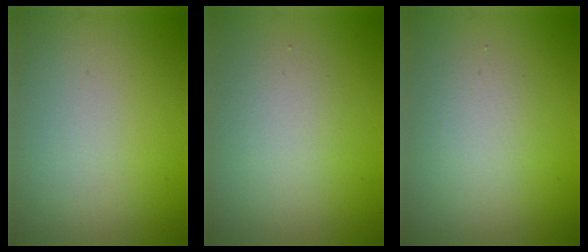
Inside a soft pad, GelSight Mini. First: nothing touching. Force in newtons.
{"total": 2.1, "press": 2.1, "slide": 0.1}
{"total": 2.0, "press": 2.0, "slide": 0.2}